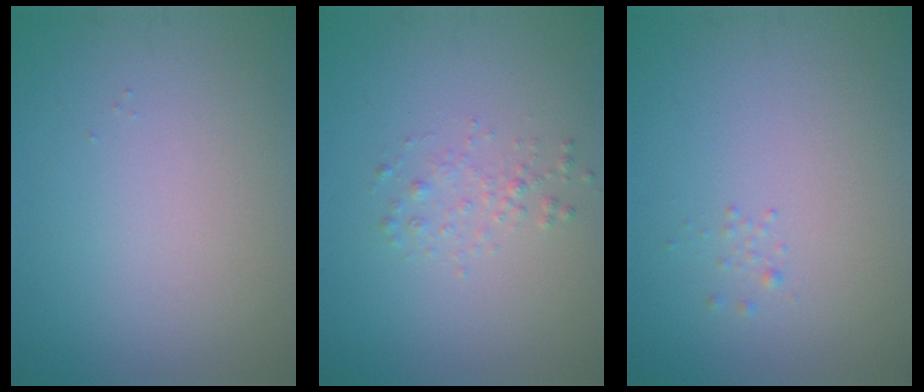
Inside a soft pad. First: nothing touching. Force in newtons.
{"total": 1.2, "press": 1.2, "slide": 0.0}
{"total": 0.7, "press": 0.7, "slide": 0.1}